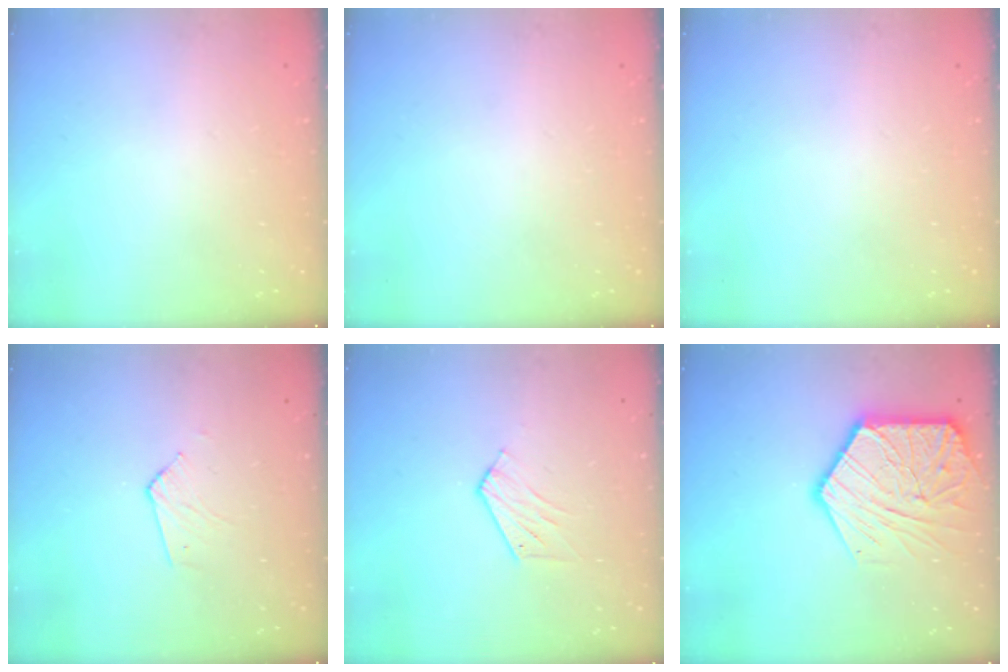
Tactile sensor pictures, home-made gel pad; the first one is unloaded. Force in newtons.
{"total": 0.0}
{"total": 0.0}
{"total": 2.6, "press": 2.6, "slide": 0.2}
{"total": 5.4, "press": 5.4, "slide": 0.5}
{"total": 17.4, "press": 17.4, "slide": 1.4}